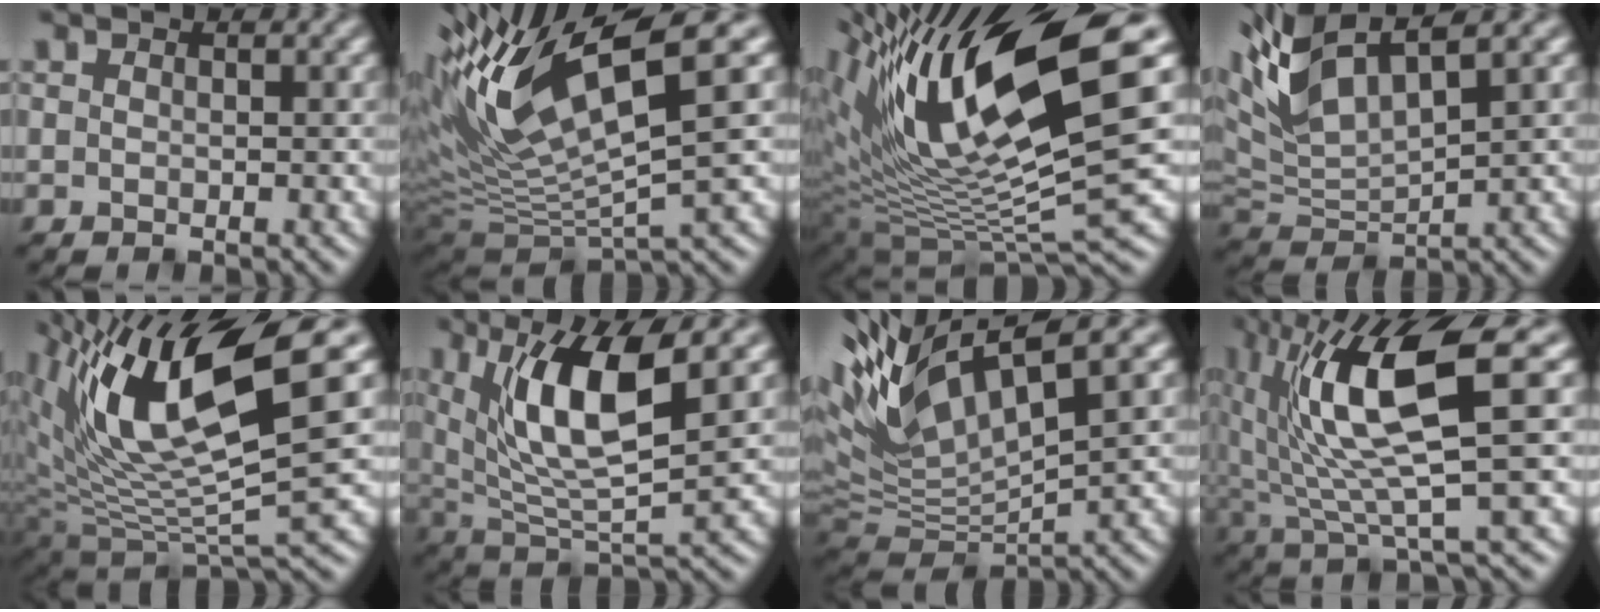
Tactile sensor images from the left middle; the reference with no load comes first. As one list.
[{"total": 10.9, "force": [4.4, 3.2, 9.4], "torque": [-0.187, 0.010, 0.084]}, {"total": 14.3, "force": [5.8, 3.9, 12.5], "torque": [-0.237, 0.005, 0.108]}, {"total": 8.2, "force": [4.7, 2.7, 6.2], "torque": [-0.144, 0.024, 0.090]}, {"total": 12.2, "force": [5.4, 3.3, 10.5], "torque": [-0.196, -0.001, 0.106]}, {"total": 9.4, "force": [3.5, 2.9, 8.2], "torque": [-0.155, -0.005, 0.066]}, {"total": 10.0, "force": [4.8, 2.8, 8.2], "torque": [-0.181, 0.016, 0.095]}, {"total": 9.9, "force": [2.7, 2.3, 9.3], "torque": [-0.167, -0.004, 0.051]}]